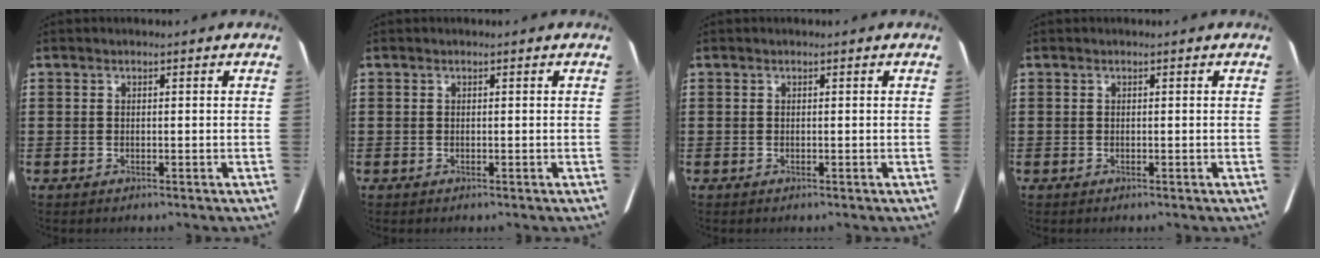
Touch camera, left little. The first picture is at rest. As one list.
[{"total": 0.0}, {"total": 0.0}, {"total": 0.0}]